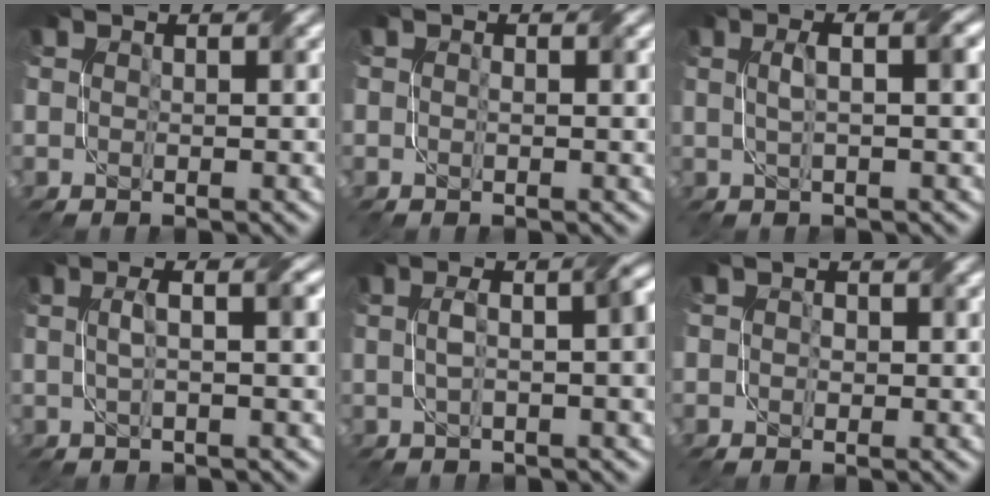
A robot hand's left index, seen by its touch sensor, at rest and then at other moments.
{"total": 1.0, "force": [0.1, 0.5, 0.9], "torque": [-0.012, -0.003, 0.003]}
{"total": 3.4, "force": [0.7, 1.0, 3.2], "torque": [-0.051, 0.015, 0.009]}
{"total": 3.1, "force": [0.4, 0.9, 3.0], "torque": [-0.047, 0.014, 0.005]}
{"total": 5.1, "force": [0.2, 1.8, 4.7], "torque": [-0.073, 0.010, 0.003]}
{"total": 1.2, "force": [0.1, 1.1, 0.4], "torque": [-0.008, -0.002, -0.003]}